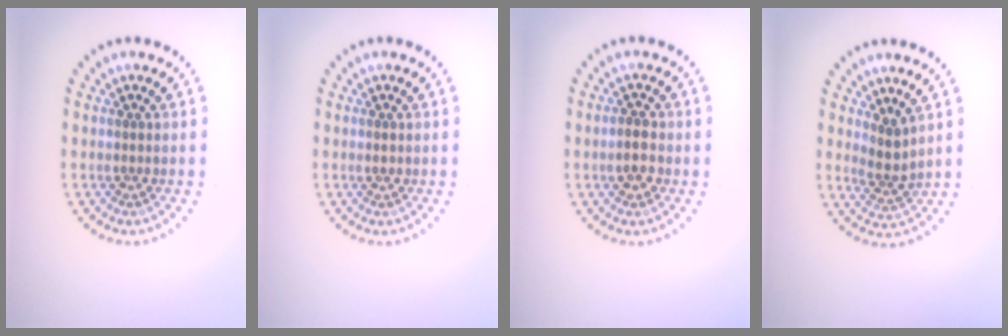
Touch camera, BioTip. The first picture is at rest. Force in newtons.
{"total": 0.7, "press": 0.7, "slide": 0.1}
{"total": 1.8, "press": 1.8, "slide": 0.3}
{"total": 2.2, "press": 1.4, "slide": 1.6}